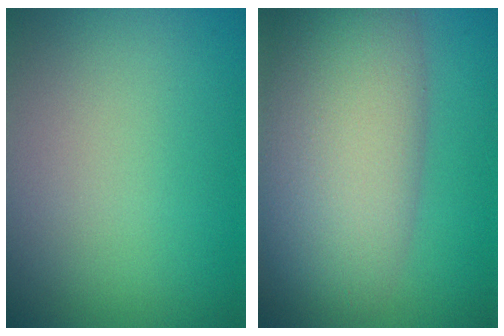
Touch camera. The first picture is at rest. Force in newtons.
{"total": 10.7, "press": 10.6, "slide": 0.4}